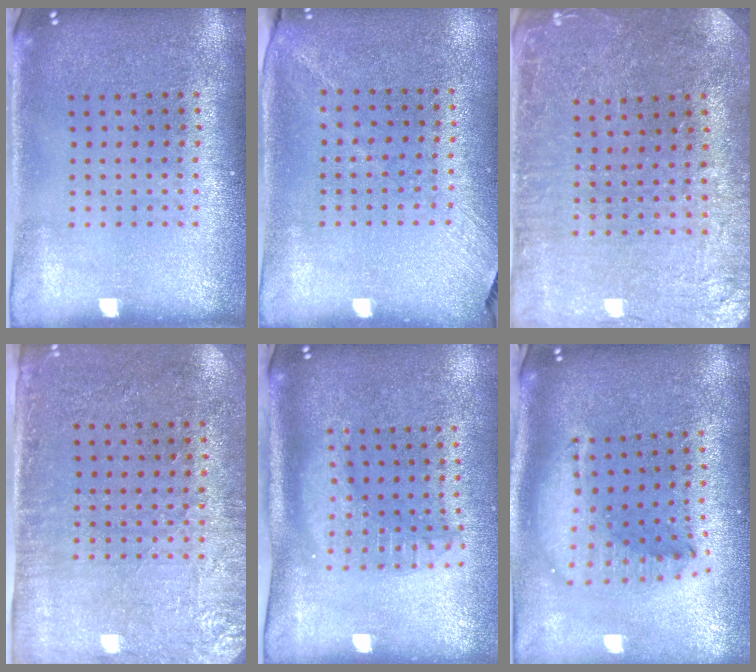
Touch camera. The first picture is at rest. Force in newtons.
{"total": 1.2, "press": 0.9, "slide": 0.8}
{"total": 1.1, "press": 1.1, "slide": 0.1}
{"total": 2.8, "press": 2.3, "slide": 1.5}
{"total": 1.9, "press": 1.5, "slide": 1.1}
{"total": 1.8, "press": 1.4, "slide": 1.0}